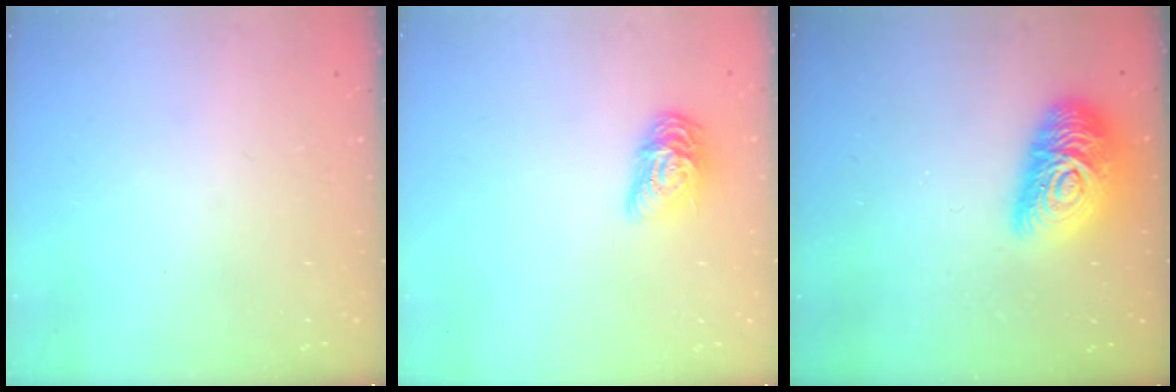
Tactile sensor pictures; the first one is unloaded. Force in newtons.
{"total": 9.9, "press": 9.9, "slide": 0.3}
{"total": 16.7, "press": 16.7, "slide": 1.0}